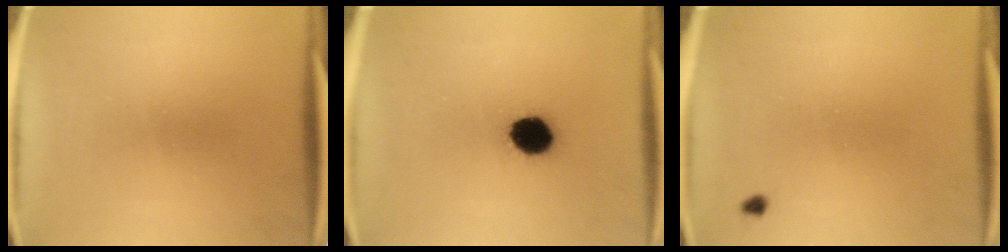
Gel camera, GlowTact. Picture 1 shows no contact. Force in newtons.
{"total": 8.7}
{"total": 0.7}